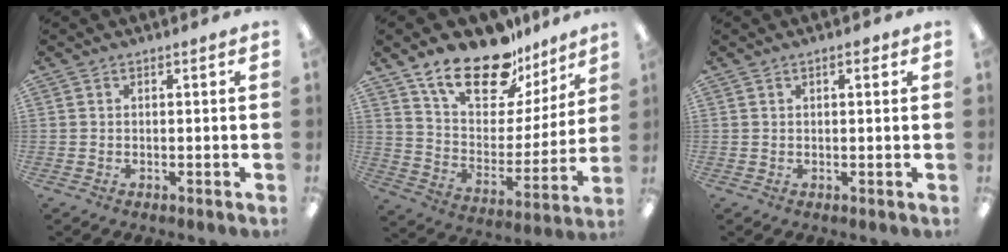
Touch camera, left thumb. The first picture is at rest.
{"total": 20.4, "force": [15.4, 9.2, 9.7], "torque": [-0.167, -0.097, 0.271]}
{"total": 1.9, "force": [0.9, 0.7, 1.5], "torque": [-0.015, -0.003, 0.011]}